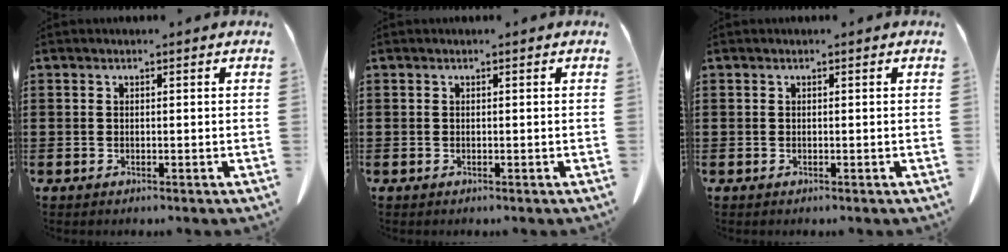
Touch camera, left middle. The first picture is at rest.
{"total": 0.0}
{"total": 0.0}